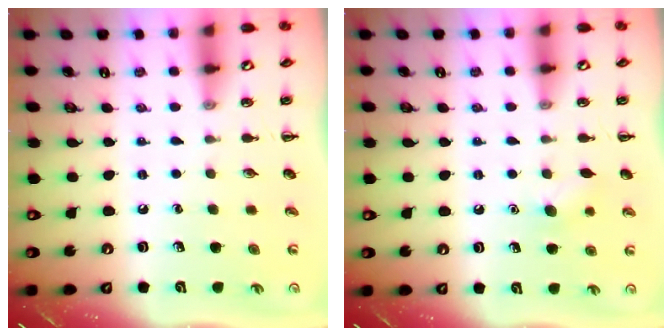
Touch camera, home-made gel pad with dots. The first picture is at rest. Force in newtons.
{"total": 5.9, "press": 5.8, "slide": 1.4}